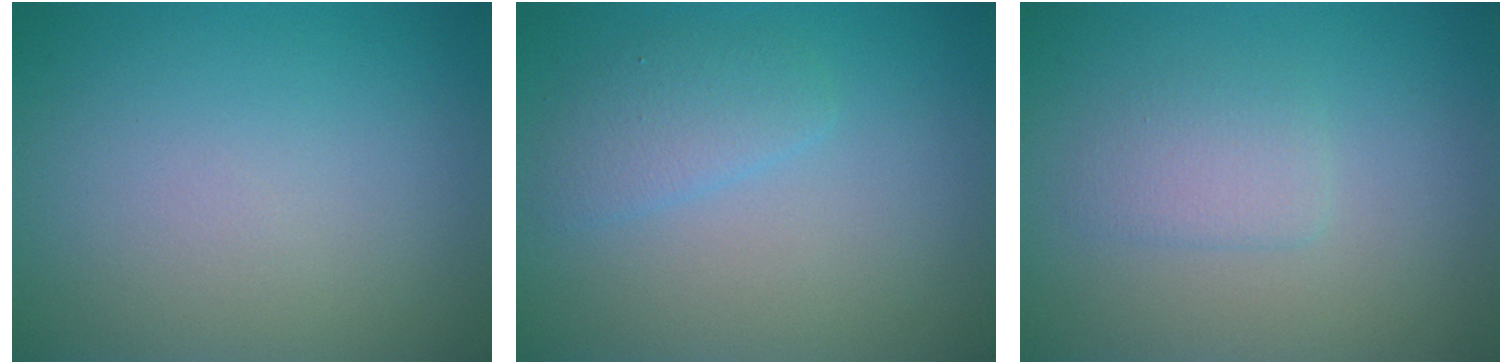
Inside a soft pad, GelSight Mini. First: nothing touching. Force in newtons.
{"total": 2.0, "press": 2.0, "slide": 0.1}
{"total": 1.8, "press": 1.8, "slide": 0.1}